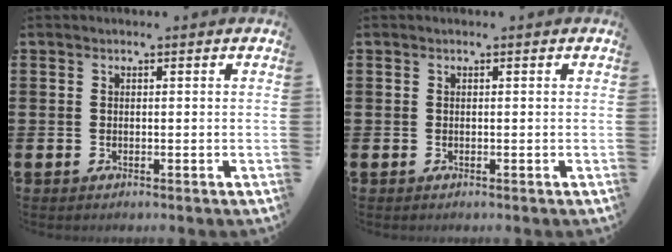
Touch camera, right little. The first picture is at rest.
{"total": 0.0}